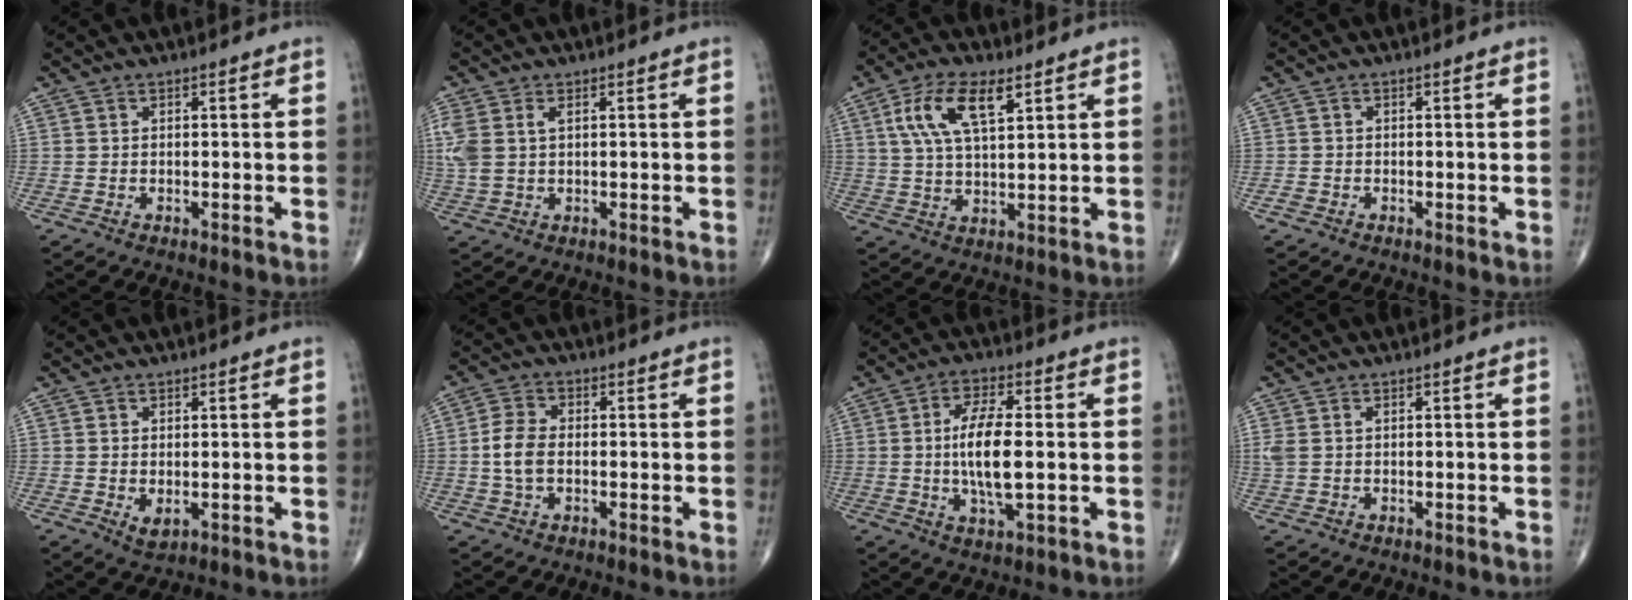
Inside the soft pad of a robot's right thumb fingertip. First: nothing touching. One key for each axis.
{"total": 6.3, "fx": 1.6, "fy": 3.7, "fz": 4.8, "tx": -0.140, "ty": 0.013, "tz": 0.040}
{"total": 10.5, "fx": 4.6, "fy": 4.2, "fz": 8.5, "tx": -0.167, "ty": -0.007, "tz": 0.090}
{"total": 1.0, "fx": -0.4, "fy": 0.7, "fz": 0.6, "tx": -0.009, "ty": -0.002, "tz": -0.010}
{"total": 2.2, "fx": -0.1, "fy": 1.3, "fz": 1.8, "tx": -0.028, "ty": -0.008, "tz": 0.005}
{"total": 5.6, "fx": -0.4, "fy": 3.5, "fz": 4.4, "tx": -0.092, "ty": 0.010, "tz": -0.012}
{"total": 10.7, "fx": -0.1, "fy": 3.8, "fz": 10.0, "tx": -0.192, "ty": -0.003, "tz": -0.003}
{"total": 2.1, "fx": 0.5, "fy": 1.3, "fz": 1.6, "tx": -0.054, "ty": 0.014, "tz": 0.016}